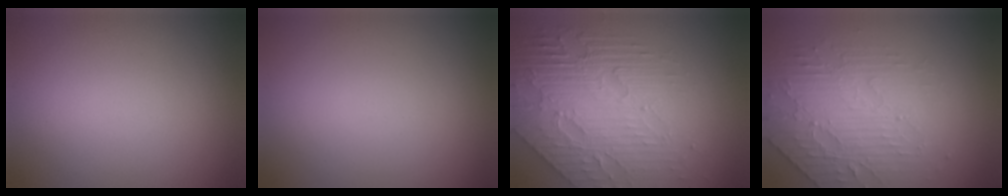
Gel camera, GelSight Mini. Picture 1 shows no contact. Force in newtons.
{"total": 0.0}
{"total": 6.7, "press": 5.3, "slide": 4.1}
{"total": 4.5, "press": 3.3, "slide": 3.0}